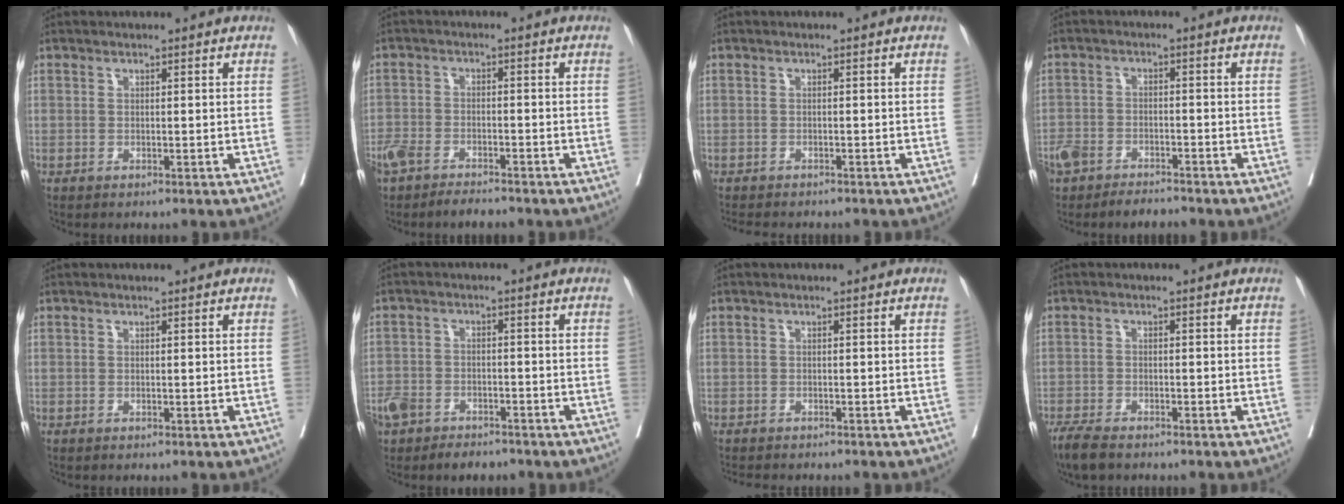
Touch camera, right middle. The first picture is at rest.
{"total": 7.7, "force": [-6.4, 2.5, 3.4], "torque": [-0.068, -0.002, -0.110]}
{"total": 5.9, "force": [-5.3, 1.5, 2.1], "torque": [-0.032, -0.005, -0.075]}
{"total": 6.9, "force": [-5.8, 2.7, 2.6], "torque": [-0.050, 0.002, -0.099]}
{"total": 0.0}
{"total": 8.8, "force": [-6.4, 4.9, 3.5], "torque": [-0.083, 0.007, -0.103]}
{"total": 5.1, "force": [-4.6, 1.3, 1.8], "torque": [-0.027, -0.007, -0.064]}
{"total": 4.4, "force": [-3.7, 1.1, 2.2], "torque": [-0.047, -0.011, -0.065]}